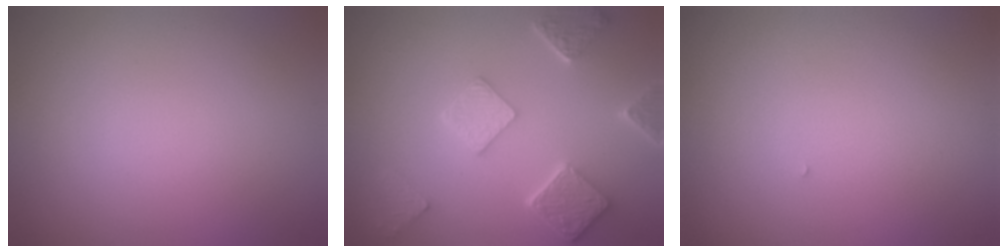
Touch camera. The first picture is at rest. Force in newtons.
{"total": 4.9, "press": 3.8, "slide": 3.0}
{"total": 0.0}